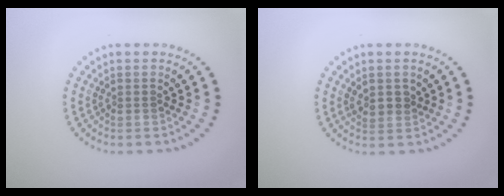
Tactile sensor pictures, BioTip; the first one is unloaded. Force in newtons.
{"total": 1.8, "press": 1.7, "slide": 0.7}